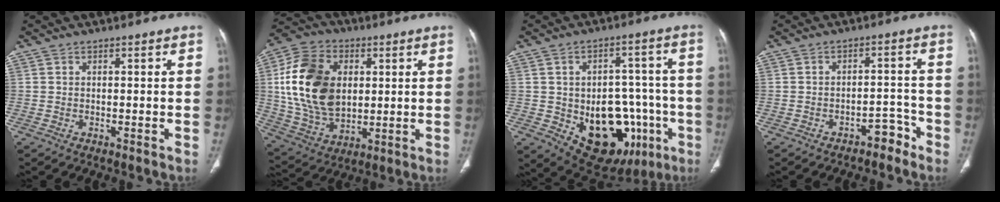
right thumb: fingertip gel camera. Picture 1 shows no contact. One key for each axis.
{"total": 20.3, "fx": 3.1, "fy": 14.0, "fz": 14.3, "tx": -0.252, "ty": -0.004, "tz": 0.066}
{"total": 20.7, "fx": -6.1, "fy": 13.0, "fz": 15.0, "tx": -0.173, "ty": 0.025, "tz": -0.061}
{"total": 4.3, "fx": -3.3, "fy": 2.3, "fz": 1.4, "tx": -0.005, "ty": 0.046, "tz": -0.043}